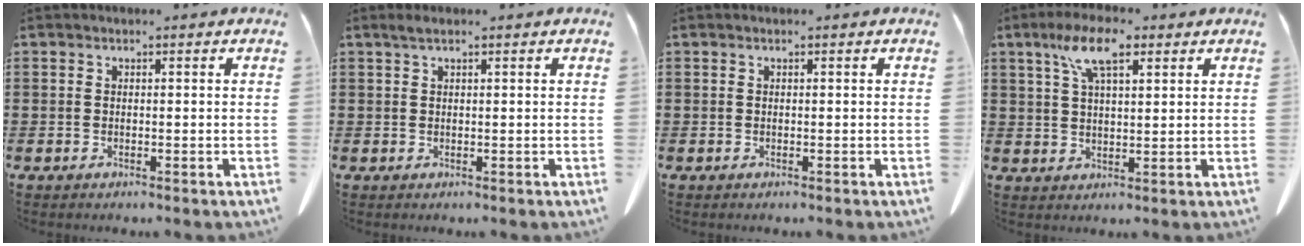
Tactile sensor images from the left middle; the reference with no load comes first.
{"total": 1.2, "force": [0.6, 0.2, 0.9], "torque": [-0.020, 0.001, 0.011]}
{"total": 0.0}
{"total": 7.9, "force": [4.4, 2.6, 6.0], "torque": [-0.130, 0.008, 0.078]}